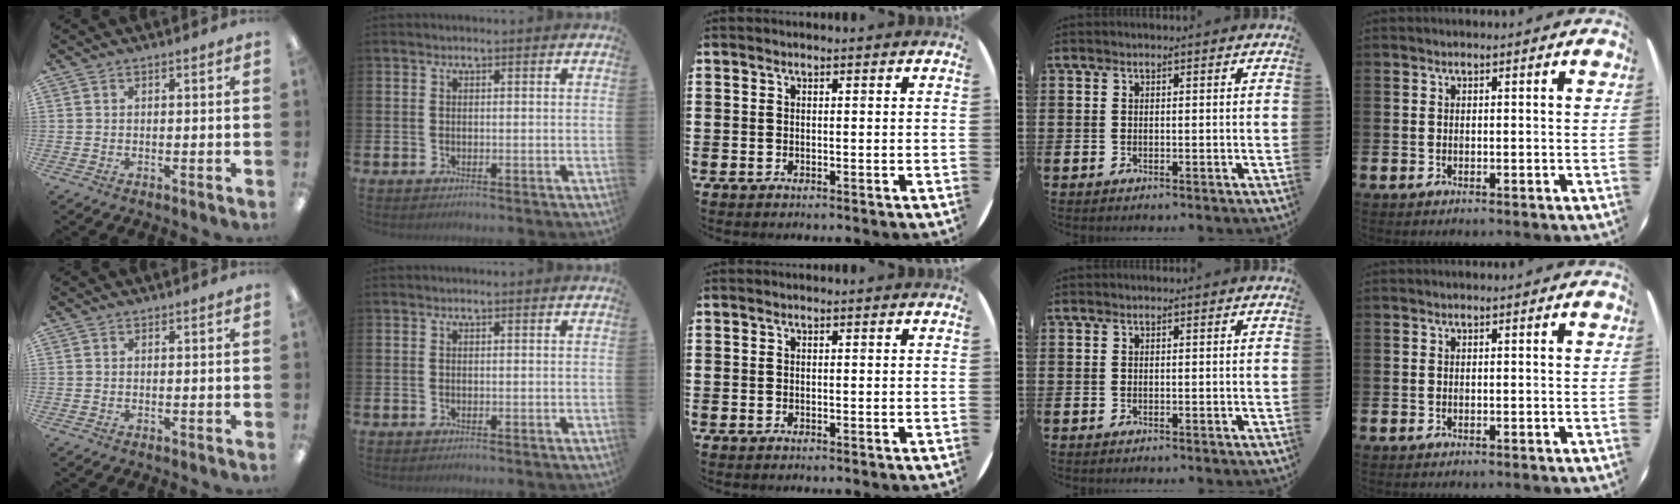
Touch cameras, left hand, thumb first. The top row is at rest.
{}